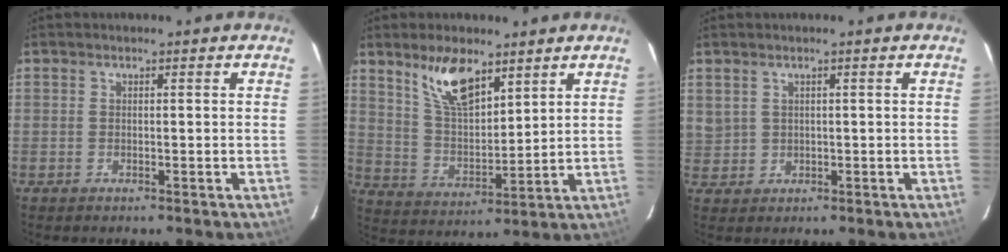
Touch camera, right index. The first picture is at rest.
{"total": 10.8, "force": [7.1, 4.3, 6.9], "torque": [-0.123, 0.004, 0.145]}
{"total": 3.6, "force": [1.4, 3.2, 1.0], "torque": [-0.018, 0.007, 0.040]}